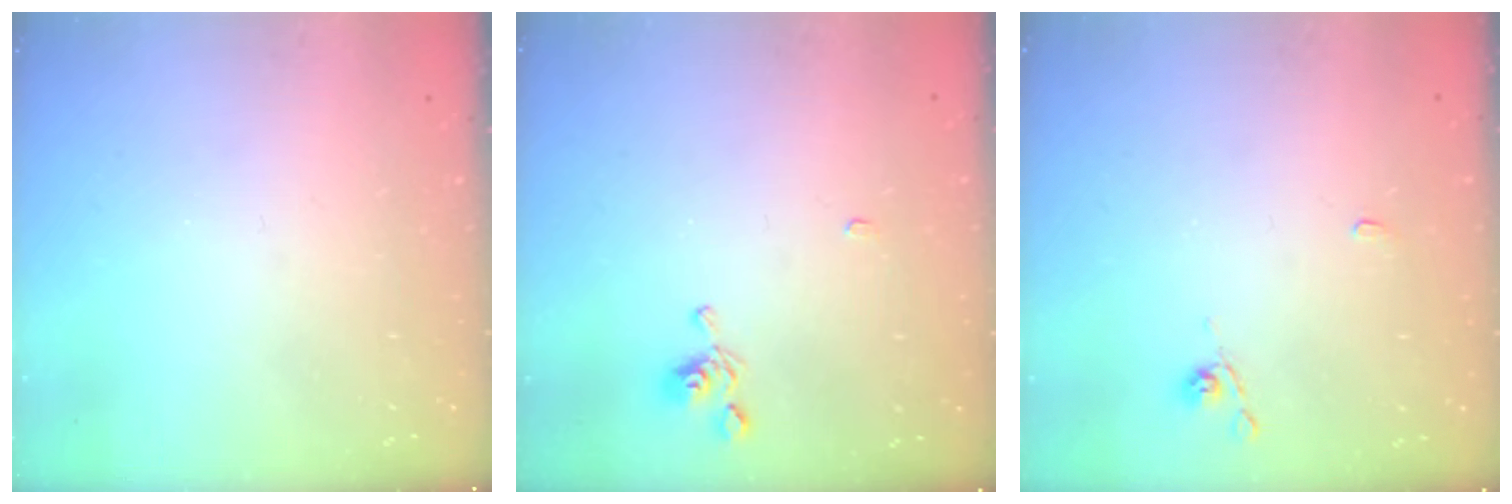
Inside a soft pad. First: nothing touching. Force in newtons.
{"total": 2.2, "press": 2.2, "slide": 0.2}
{"total": 2.6, "press": 2.6, "slide": 0.3}